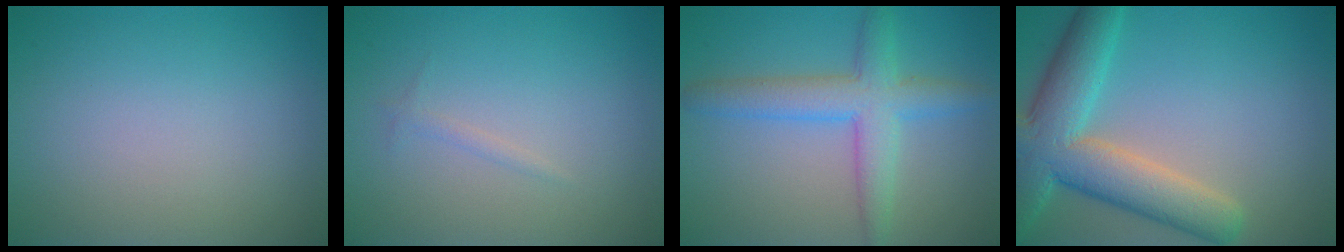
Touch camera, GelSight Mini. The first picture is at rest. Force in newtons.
{"total": 0.6, "press": 0.6, "slide": 0.1}
{"total": 4.8, "press": 4.8, "slide": 0.1}
{"total": 8.5, "press": 8.4, "slide": 0.6}